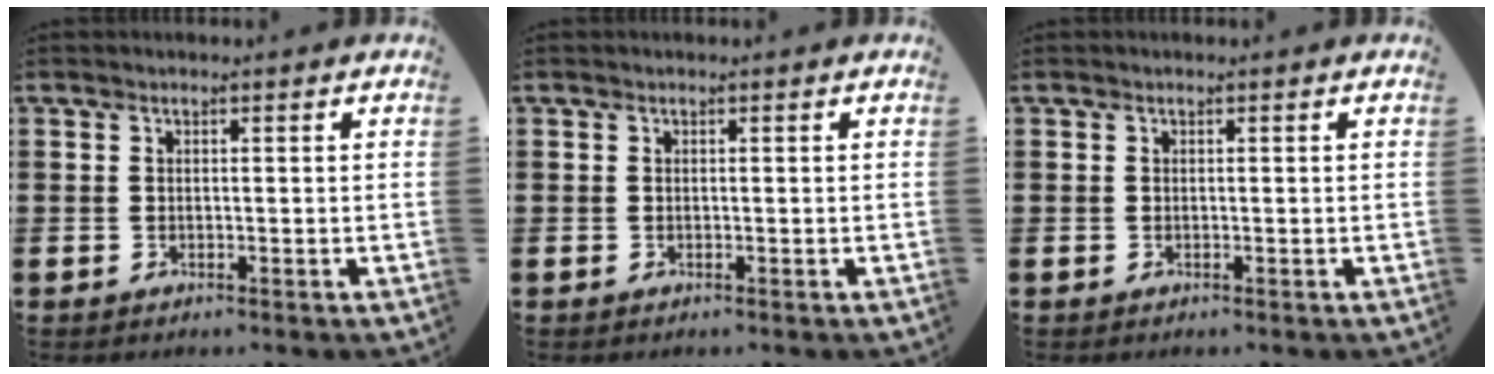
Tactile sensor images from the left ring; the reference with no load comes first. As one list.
[{"total": 0.0}, {"total": 0.0}]